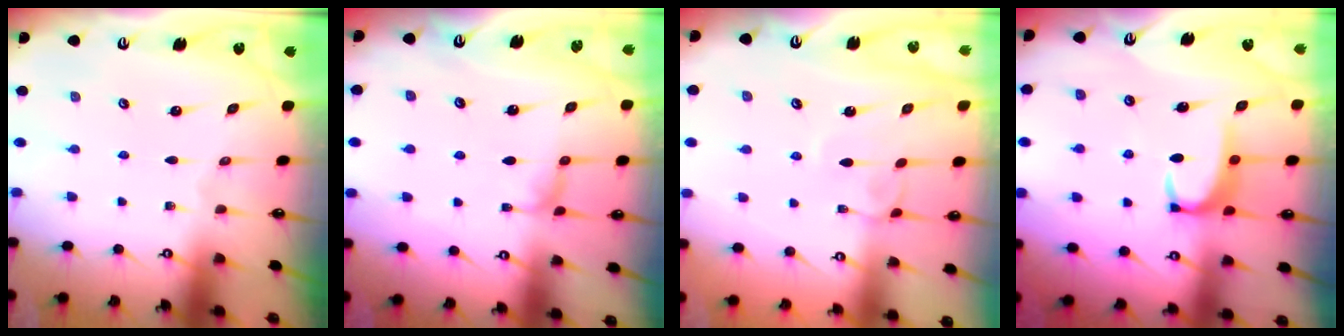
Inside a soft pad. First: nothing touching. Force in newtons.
{"total": 1.7, "press": 1.5, "slide": 0.8}
{"total": 1.7, "press": 1.7, "slide": 0.4}
{"total": 3.1, "press": 3.1, "slide": 0.4}